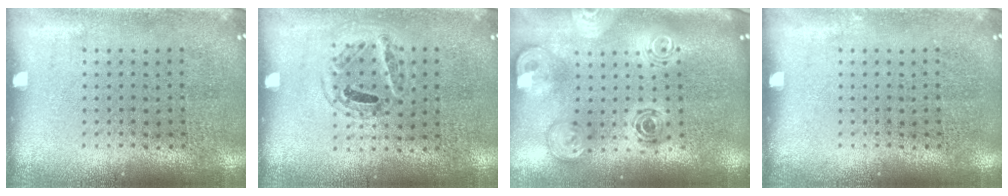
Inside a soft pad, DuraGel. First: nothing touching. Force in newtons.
{"total": 0.9, "press": 0.8, "slide": 0.4}
{"total": 1.9, "press": 1.6, "slide": 1.0}
{"total": 0.0}